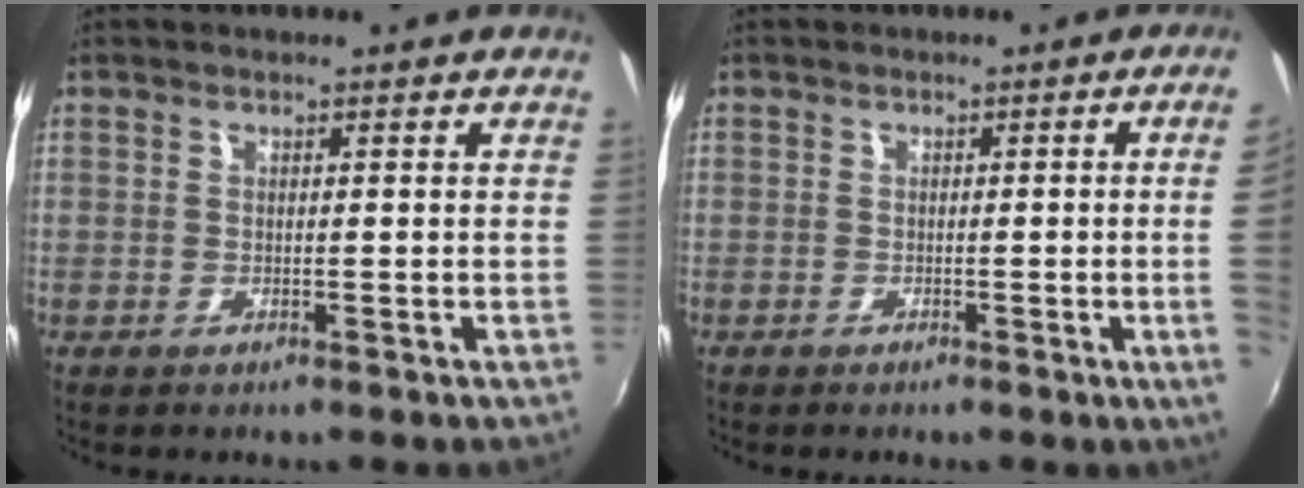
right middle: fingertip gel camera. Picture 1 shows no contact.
{"total": 4.1, "force": [-0.1, -1.7, 3.7], "torque": [-0.056, -0.011, 0.001]}